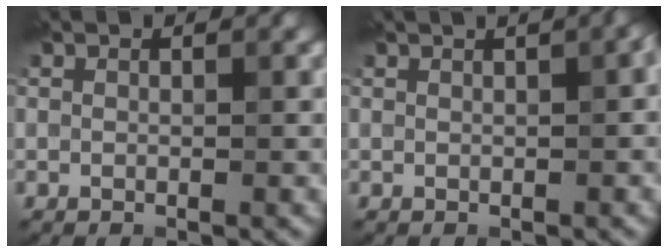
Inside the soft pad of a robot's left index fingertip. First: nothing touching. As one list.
[{"total": 2.0, "force": [1.0, 0.4, 1.7], "torque": [-0.022, 0.009, 0.015]}]